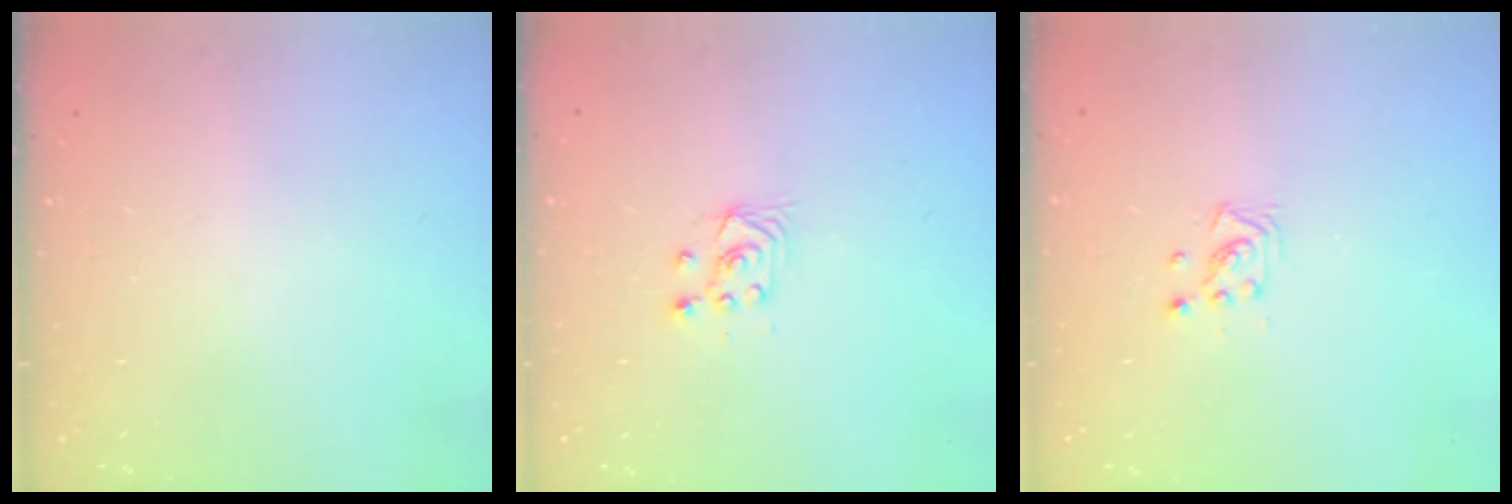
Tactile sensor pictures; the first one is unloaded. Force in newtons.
{"total": 2.9, "press": 2.7, "slide": 1.0}
{"total": 3.4, "press": 3.4, "slide": 0.3}